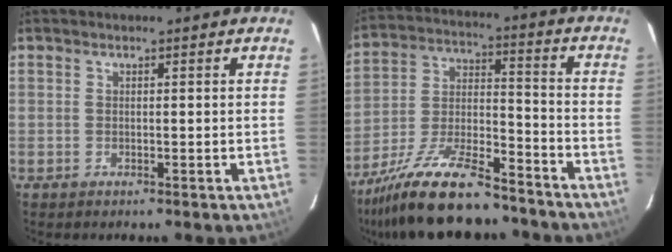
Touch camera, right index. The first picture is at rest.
{"total": 19.7, "force": [-15.4, 5.6, 11.0], "torque": [-0.220, -0.013, -0.257]}